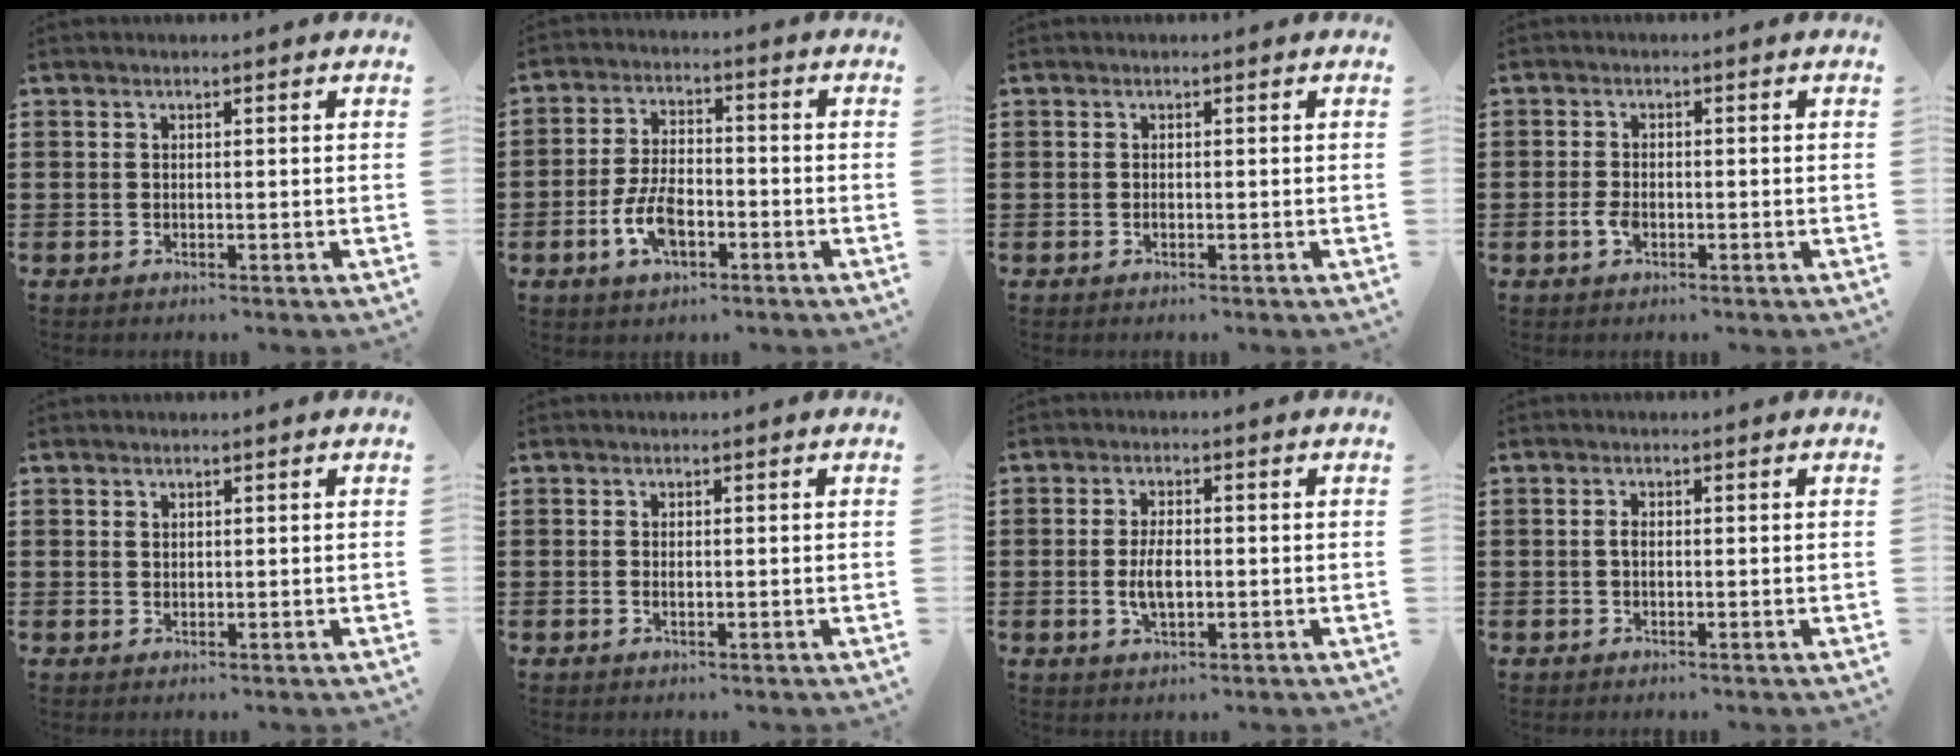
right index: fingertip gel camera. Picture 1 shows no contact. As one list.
[{"total": 6.7, "force": [-2.6, 3.4, 5.2], "torque": [-0.121, -0.002, -0.053]}, {"total": 0.0}, {"total": 2.2, "force": [-0.9, 1.1, 1.7], "torque": [-0.048, -0.008, -0.019]}, {"total": 0.7, "force": [0.4, 0.5, 0.1], "torque": [-0.003, 0.003, 0.009]}, {"total": 0.8, "force": [-0.1, 0.4, 0.7], "torque": [-0.015, 0.000, -0.002]}, {"total": 4.3, "force": [-0.5, 1.9, 3.8], "torque": [-0.078, 0.001, -0.012]}, {"total": 1.0, "force": [-0.2, 0.5, 0.9], "torque": [-0.018, 0.001, -0.004]}]